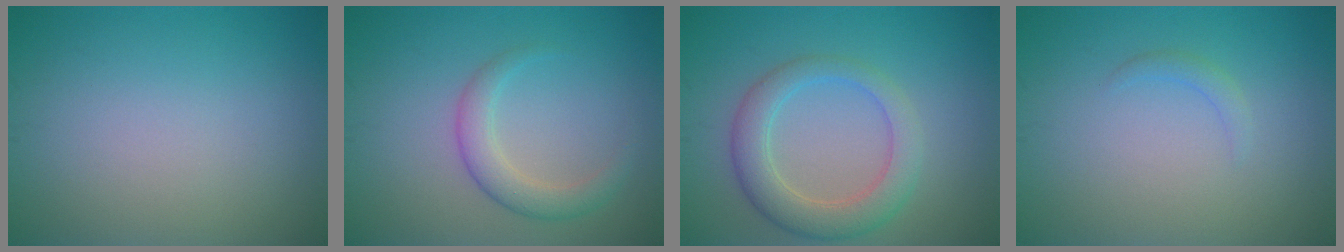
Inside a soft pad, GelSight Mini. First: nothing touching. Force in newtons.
{"total": 2.8, "press": 2.8, "slide": 0.1}
{"total": 4.4, "press": 4.4, "slide": 0.4}
{"total": 0.9, "press": 0.9, "slide": 0.0}